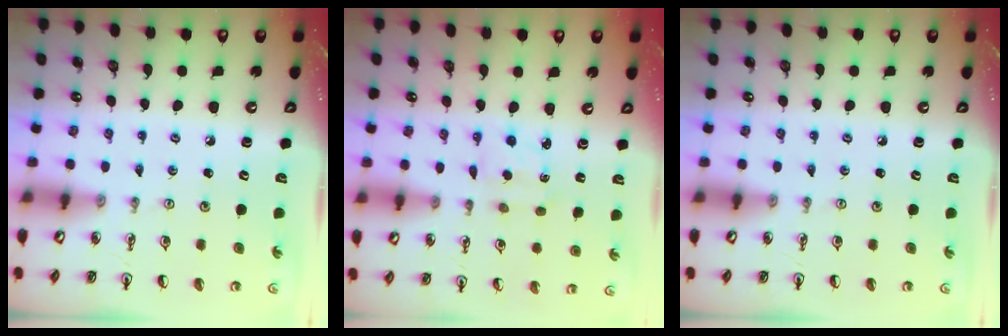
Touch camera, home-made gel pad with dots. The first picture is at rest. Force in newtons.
{"total": 1.8, "press": 1.7, "slide": 0.7}
{"total": 0.0}